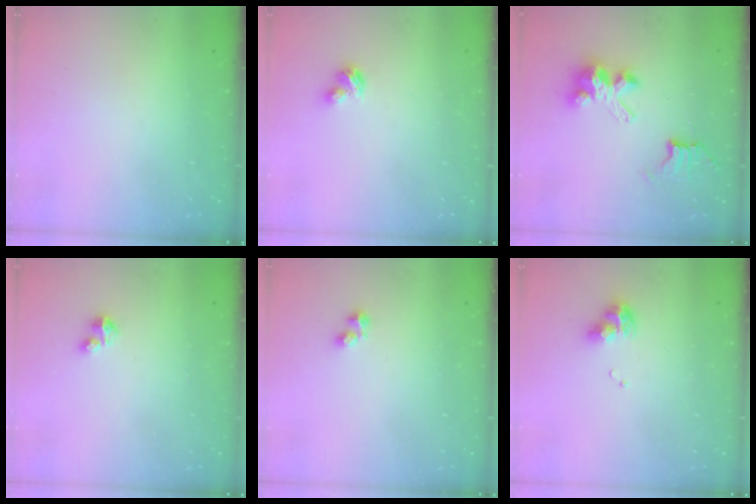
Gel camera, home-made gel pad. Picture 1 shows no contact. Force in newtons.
{"total": 2.9, "press": 2.8, "slide": 0.5}
{"total": 7.8, "press": 7.8, "slide": 0.6}
{"total": 2.1, "press": 2.1, "slide": 0.2}
{"total": 1.9, "press": 1.8, "slide": 0.5}
{"total": 10.1, "press": 10.1, "slide": 1.0}